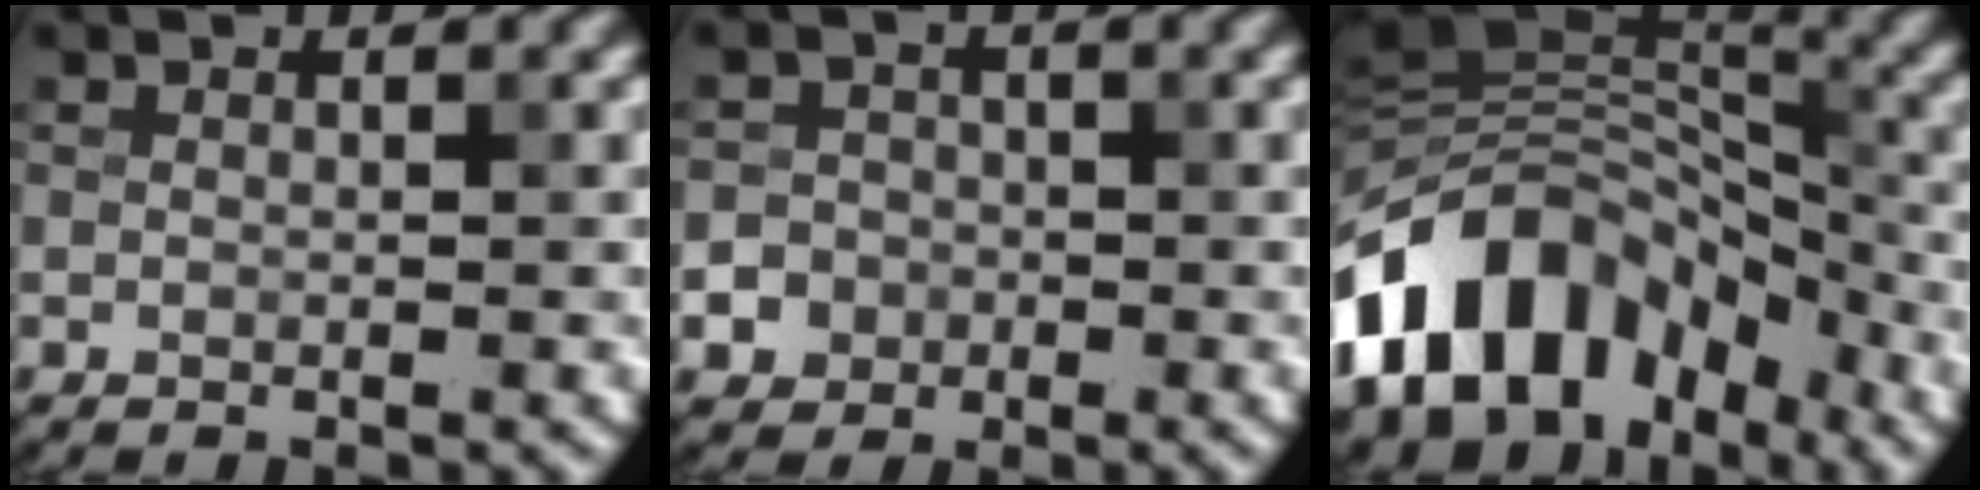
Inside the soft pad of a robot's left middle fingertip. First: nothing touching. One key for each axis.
{"total": 3.8, "fx": -1.7, "fy": 3.3, "fz": 0.5, "tx": 0.019, "ty": -0.003, "tz": -0.038}
{"total": 13.0, "fx": -6.2, "fy": 8.3, "fz": 7.9, "tx": -0.137, "ty": 0.029, "tz": -0.123}